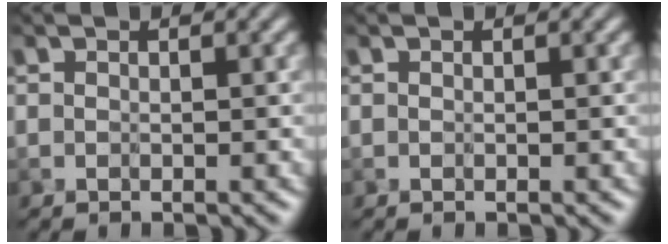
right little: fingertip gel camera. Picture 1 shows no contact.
{"total": 0.0}